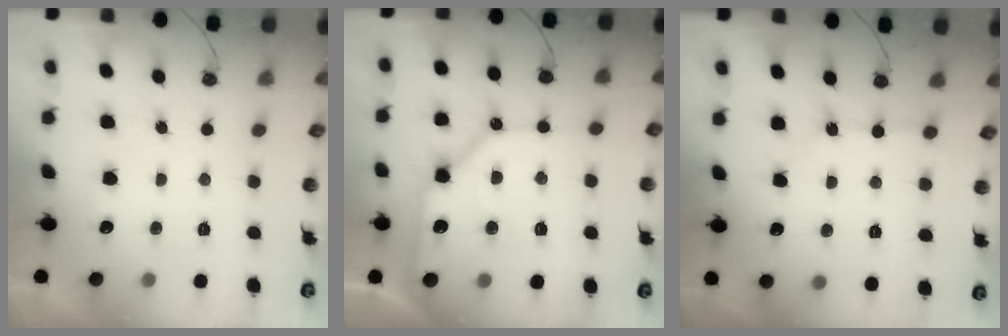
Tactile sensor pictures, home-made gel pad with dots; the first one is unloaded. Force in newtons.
{"total": 13.7, "press": 13.5, "slide": 1.7}
{"total": 3.5, "press": 3.5, "slide": 0.4}